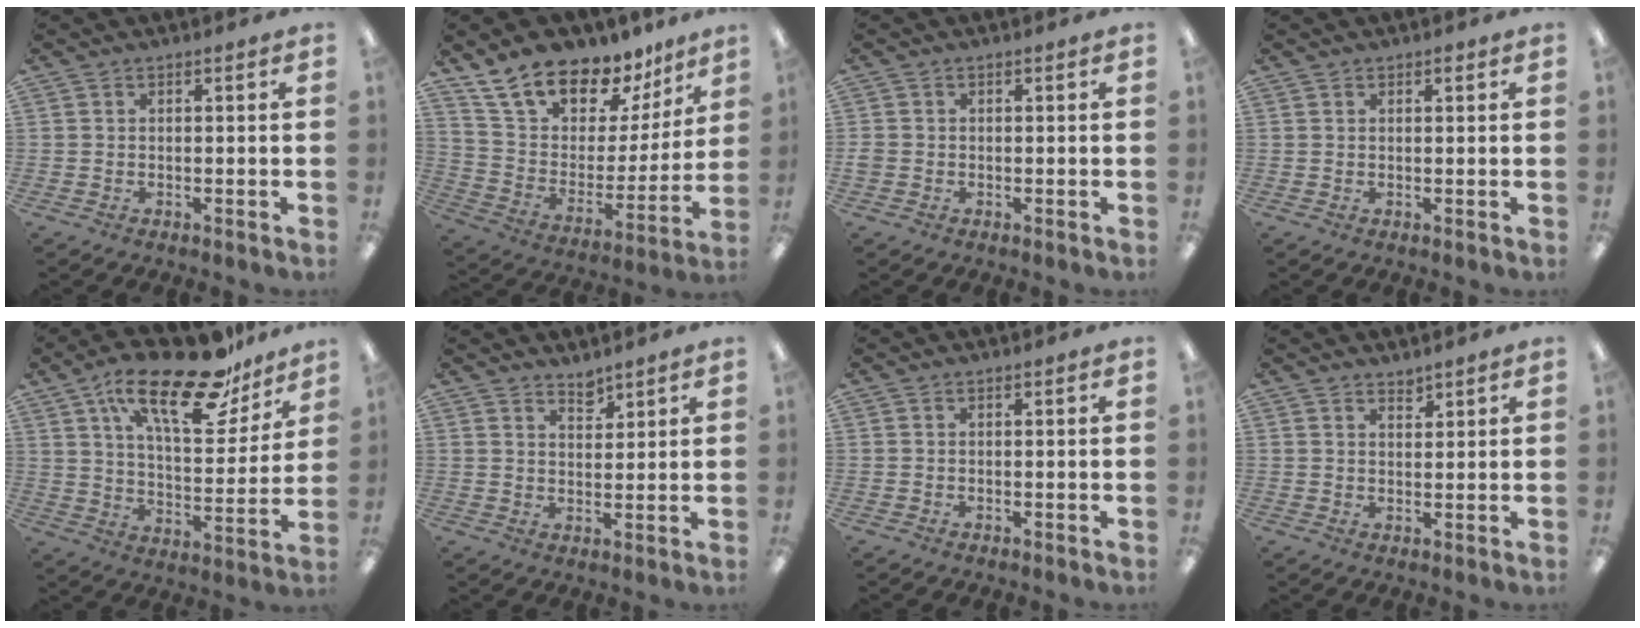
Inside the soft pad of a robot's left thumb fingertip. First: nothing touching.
{"total": 17.2, "force": [14.2, 8.0, 5.7], "torque": [-0.109, -0.106, 0.255]}
{"total": 1.4, "force": [-0.3, 1.2, 0.7], "torque": [-0.012, 0.004, -0.006]}
{"total": 1.2, "force": [0.8, 0.5, 0.7], "torque": [-0.007, -0.002, 0.012]}
{"total": 24.4, "force": [16.2, 9.2, 15.8], "torque": [-0.246, -0.094, 0.268]}
{"total": 3.8, "force": [3.5, 1.2, 0.9], "torque": [-0.006, -0.025, 0.061]}
{"total": 0.0}
{"total": 2.3, "force": [2.2, 0.6, 0.4], "torque": [-0.001, -0.012, 0.039]}